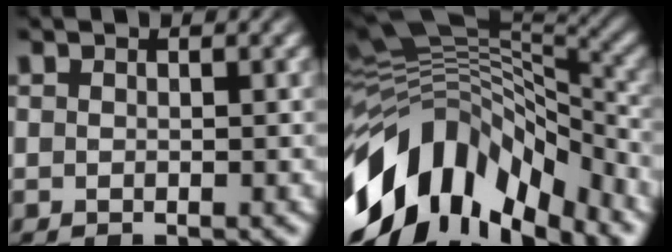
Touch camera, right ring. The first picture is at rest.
{"total": 14.2, "force": [-4.8, 9.6, 9.3], "torque": [-0.166, -0.027, -0.065]}